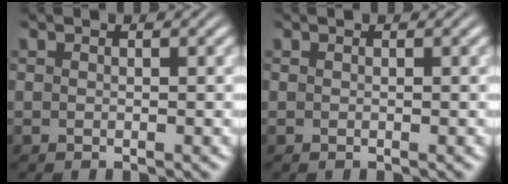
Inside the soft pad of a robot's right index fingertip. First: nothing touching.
{"total": 0.0}